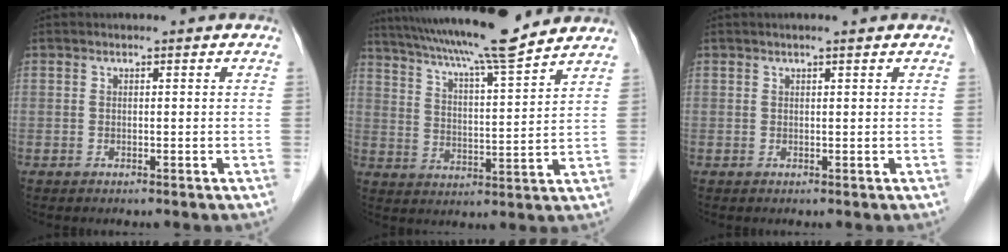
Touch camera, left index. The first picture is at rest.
{"total": 17.0, "force": [14.8, 0.3, 8.3], "torque": [-0.146, 0.014, 0.227]}
{"total": 1.6, "force": [1.3, 0.0, 1.0], "torque": [-0.013, 0.014, 0.020]}